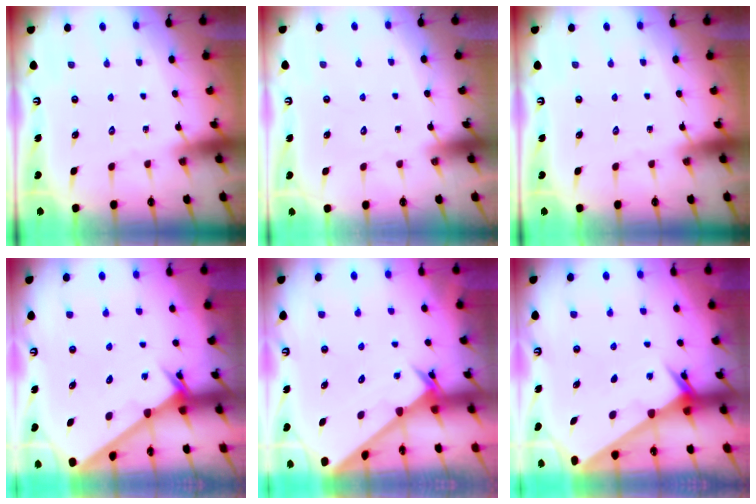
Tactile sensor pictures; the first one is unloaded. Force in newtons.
{"total": 1.6, "press": 1.6, "slide": 0.1}
{"total": 0.0}
{"total": 1.8, "press": 1.8, "slide": 0.2}
{"total": 2.6, "press": 2.6, "slide": 0.2}
{"total": 1.9, "press": 1.9, "slide": 0.2}